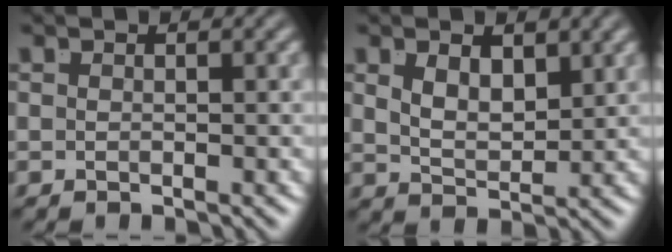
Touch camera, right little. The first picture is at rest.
{"total": 2.9, "force": [1.3, 1.5, 2.2], "torque": [-0.037, -0.009, 0.024]}